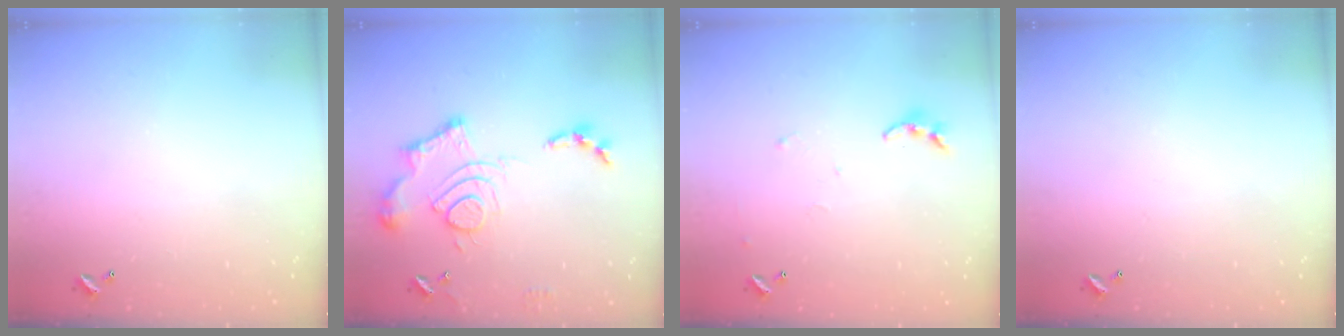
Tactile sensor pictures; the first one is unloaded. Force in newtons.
{"total": 15.7, "press": 15.6, "slide": 1.4}
{"total": 4.1, "press": 4.1, "slide": 0.4}
{"total": 0.0}